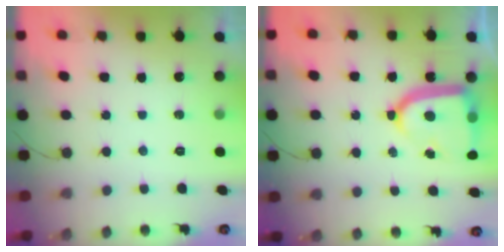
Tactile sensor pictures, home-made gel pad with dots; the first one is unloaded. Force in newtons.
{"total": 16.0, "press": 15.9, "slide": 1.3}